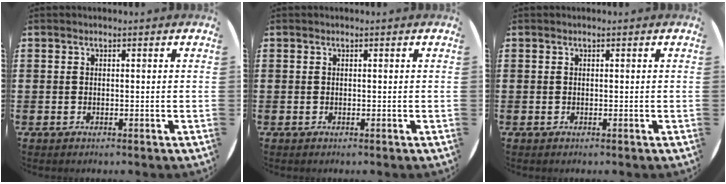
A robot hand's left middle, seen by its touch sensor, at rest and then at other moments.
{"total": 0.0}
{"total": 0.0}